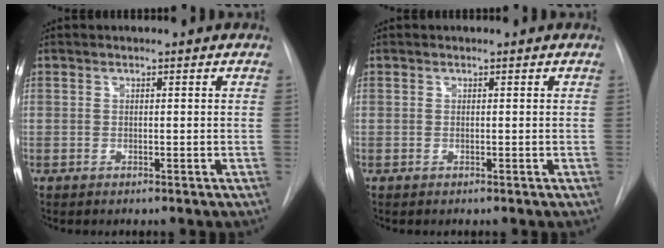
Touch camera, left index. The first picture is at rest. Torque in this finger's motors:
{"motor_torque": [0.00, 0.00, 0.00, 0.00]}